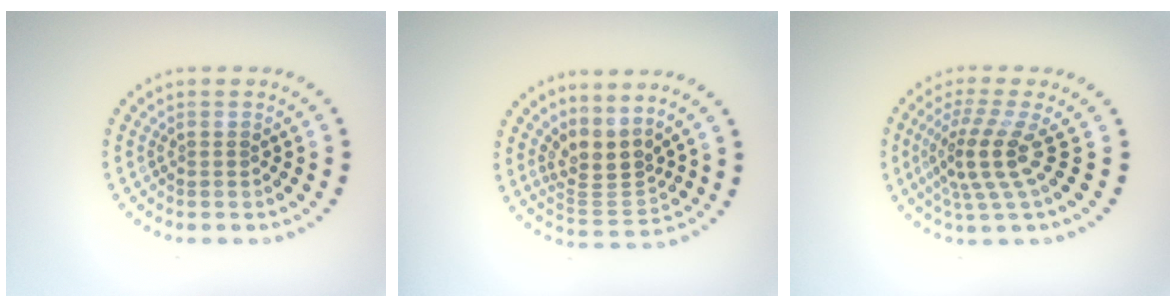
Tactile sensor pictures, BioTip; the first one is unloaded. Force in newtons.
{"total": 3.4, "press": 2.4, "slide": 2.4}
{"total": 4.0, "press": 2.8, "slide": 2.9}